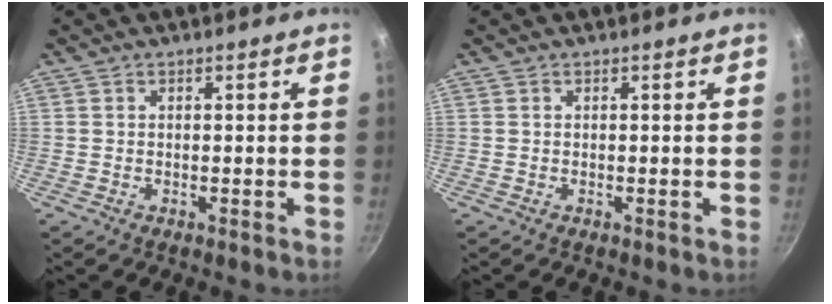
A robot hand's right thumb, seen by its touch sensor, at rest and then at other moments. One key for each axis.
{"total": 0.0}